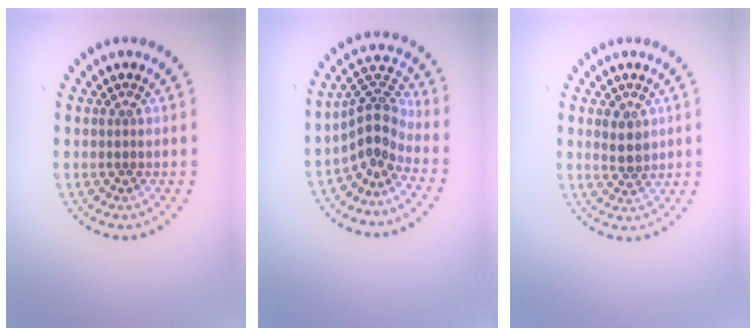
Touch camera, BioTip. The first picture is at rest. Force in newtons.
{"total": 3.7, "press": 2.7, "slide": 2.6}
{"total": 1.8, "press": 1.7, "slide": 0.6}